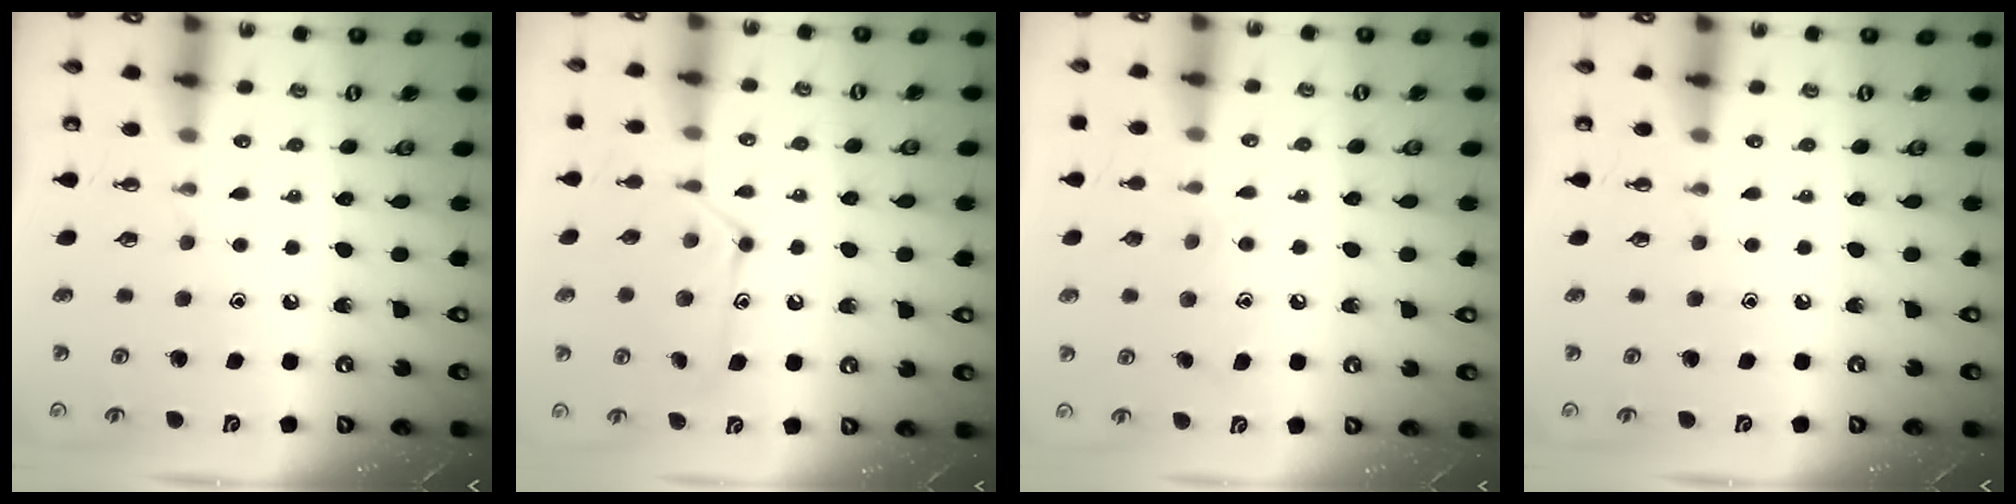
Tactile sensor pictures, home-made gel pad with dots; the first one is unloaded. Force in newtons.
{"total": 13.3, "press": 13.3, "slide": 0.4}
{"total": 8.6, "press": 8.6, "slide": 0.5}
{"total": 0.0}